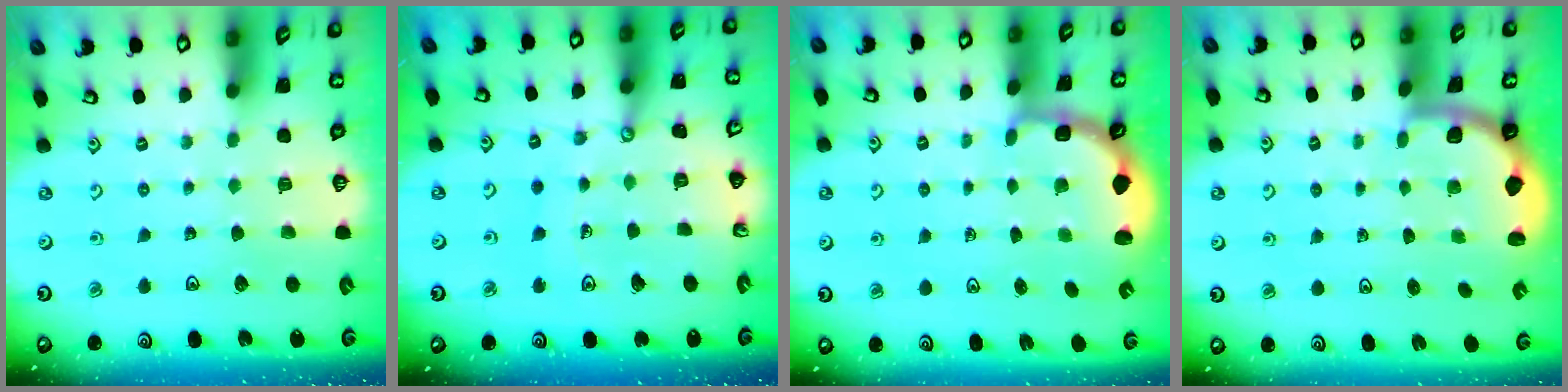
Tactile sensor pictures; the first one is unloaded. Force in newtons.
{"total": 11.9, "press": 11.8, "slide": 1.5}
{"total": 3.0, "press": 2.1, "slide": 2.2}
{"total": 1.8, "press": 1.7, "slide": 0.3}